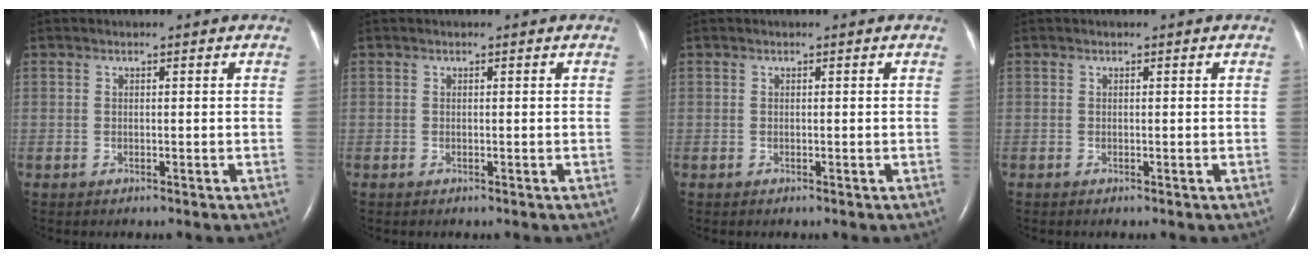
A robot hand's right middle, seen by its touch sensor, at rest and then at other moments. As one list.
[{"total": 0.0}, {"total": 0.0}, {"total": 0.0}]